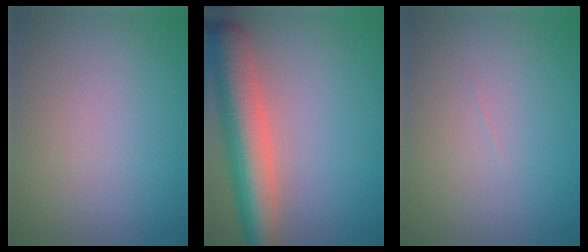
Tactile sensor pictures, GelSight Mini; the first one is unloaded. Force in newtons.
{"total": 8.5, "press": 8.5, "slide": 0.4}
{"total": 0.0}